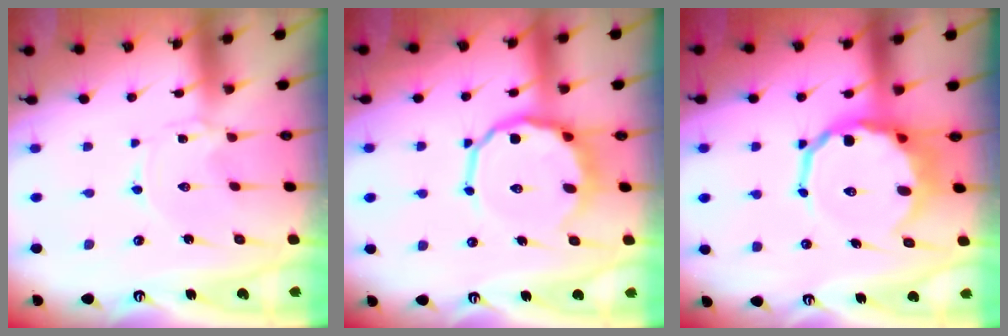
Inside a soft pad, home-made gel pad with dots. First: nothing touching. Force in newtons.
{"total": 11.0, "press": 10.5, "slide": 3.2}
{"total": 12.8, "press": 12.4, "slide": 2.9}